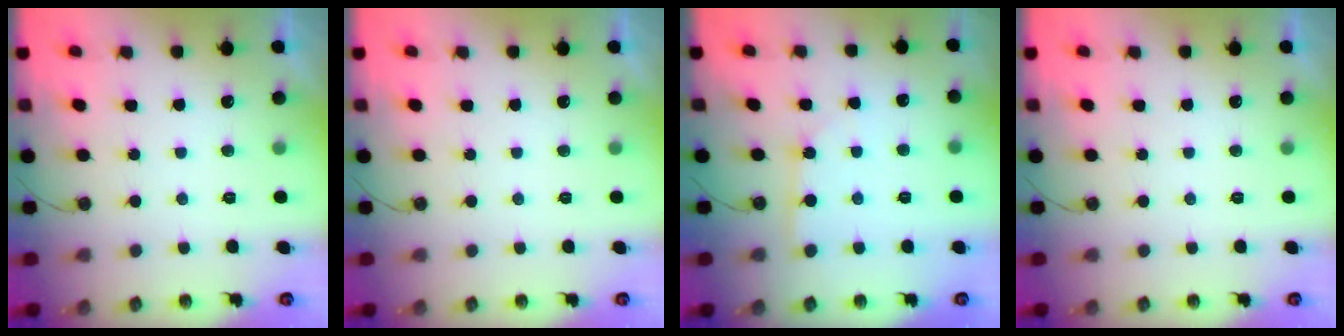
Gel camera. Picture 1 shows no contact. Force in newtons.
{"total": 0.0}
{"total": 1.8, "press": 1.8, "slide": 0.2}
{"total": 0.0}